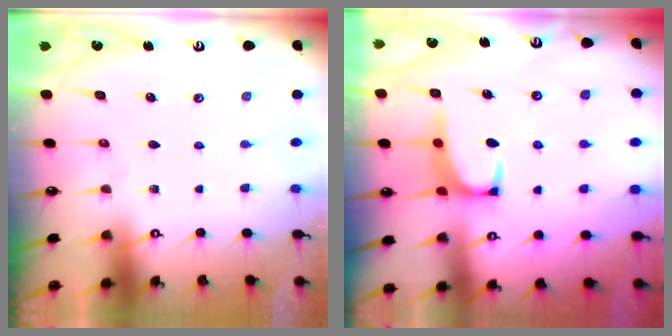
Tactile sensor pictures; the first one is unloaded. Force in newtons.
{"total": 2.5, "press": 2.4, "slide": 0.8}